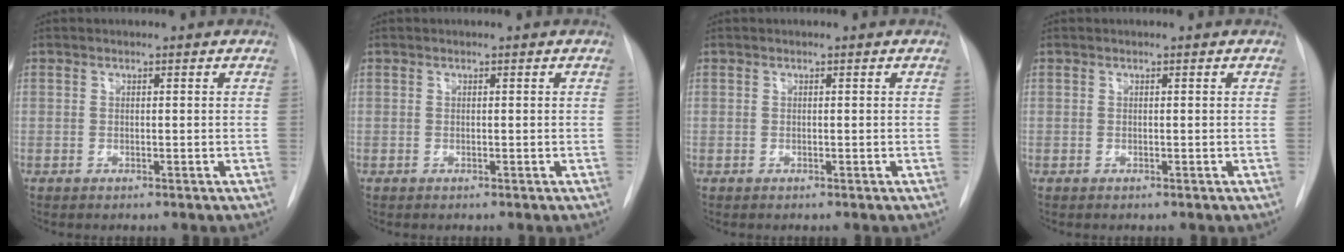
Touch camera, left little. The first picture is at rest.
{"total": 0.0}
{"total": 0.0}
{"total": 0.0}